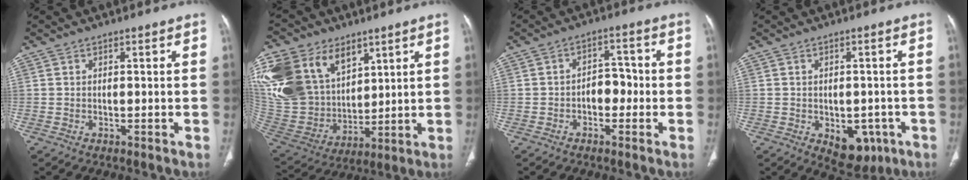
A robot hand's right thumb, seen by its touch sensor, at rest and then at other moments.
{"total": 26.4, "force": [12.0, 18.1, 15.1], "torque": [-0.339, 0.002, 0.253]}
{"total": 5.0, "force": [-1.2, 3.5, 3.3], "torque": [-0.025, 0.023, -0.027]}
{"total": 8.0, "force": [-2.9, 5.2, 5.3], "torque": [-0.037, 0.008, -0.024]}